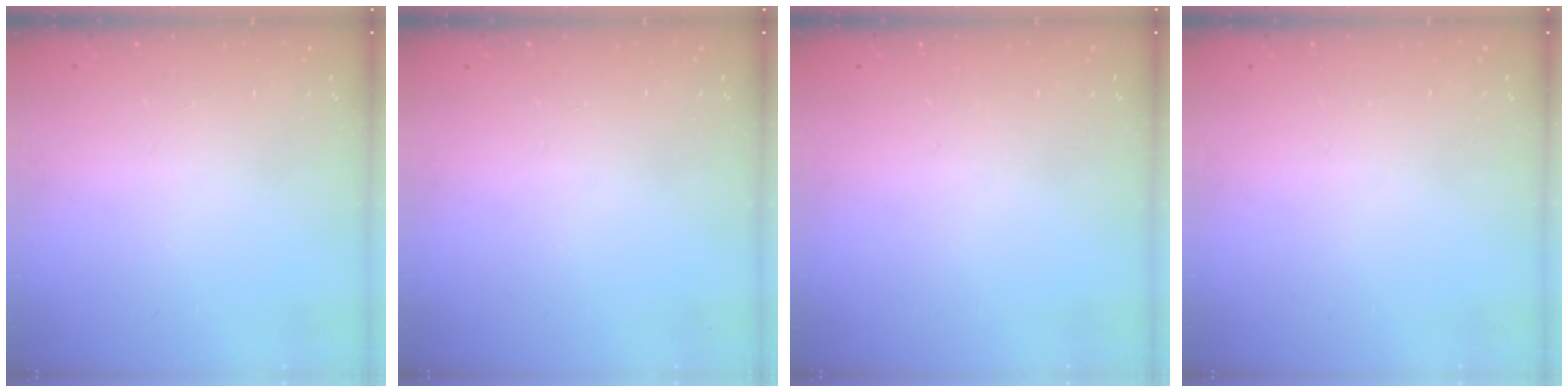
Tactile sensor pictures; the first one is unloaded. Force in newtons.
{"total": 0.0}
{"total": 0.0}
{"total": 0.0}